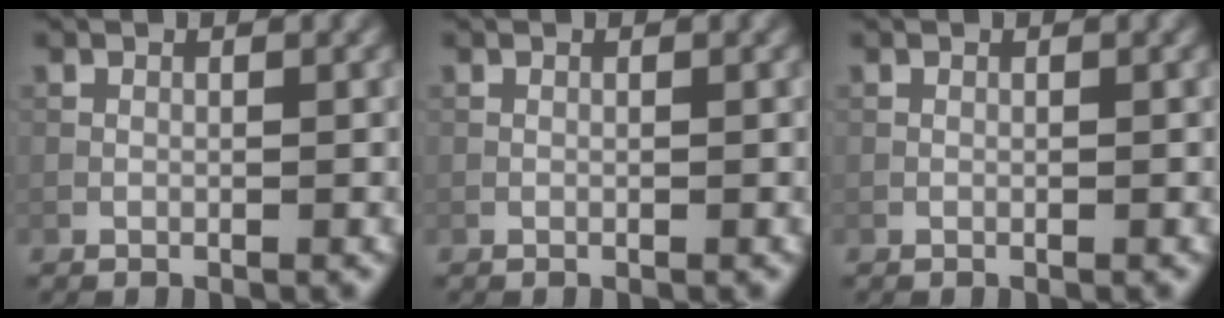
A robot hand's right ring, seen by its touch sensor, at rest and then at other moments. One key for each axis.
{"total": 0.0}
{"total": 0.0}